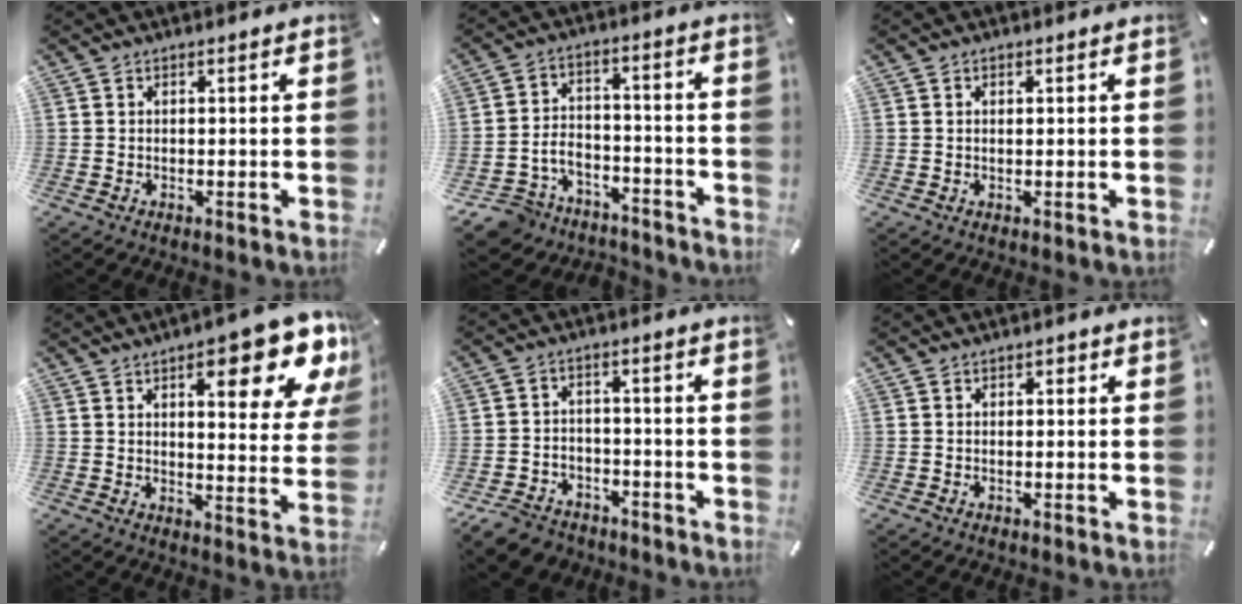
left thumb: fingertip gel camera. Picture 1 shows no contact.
{"total": 7.8, "force": [-4.6, 6.1, 1.5], "torque": [-0.039, 0.021, -0.084]}
{"total": 0.6, "force": [0.1, 0.3, 0.5], "torque": [-0.011, 0.001, 0.002]}
{"total": 15.9, "force": [9.4, 5.1, 11.8], "torque": [-0.154, -0.059, 0.147]}
{"total": 7.0, "force": [-5.3, 4.2, 1.8], "torque": [-0.043, 0.025, -0.102]}
{"total": 1.0, "force": [0.0, 0.8, 0.6], "torque": [-0.004, 0.003, -0.003]}